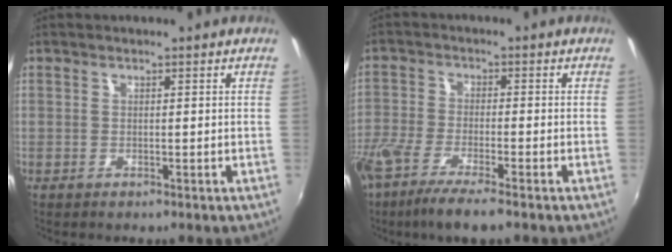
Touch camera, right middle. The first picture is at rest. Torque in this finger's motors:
{"motor_torque": [1.10, -1.04, 0.53, 0.21]}